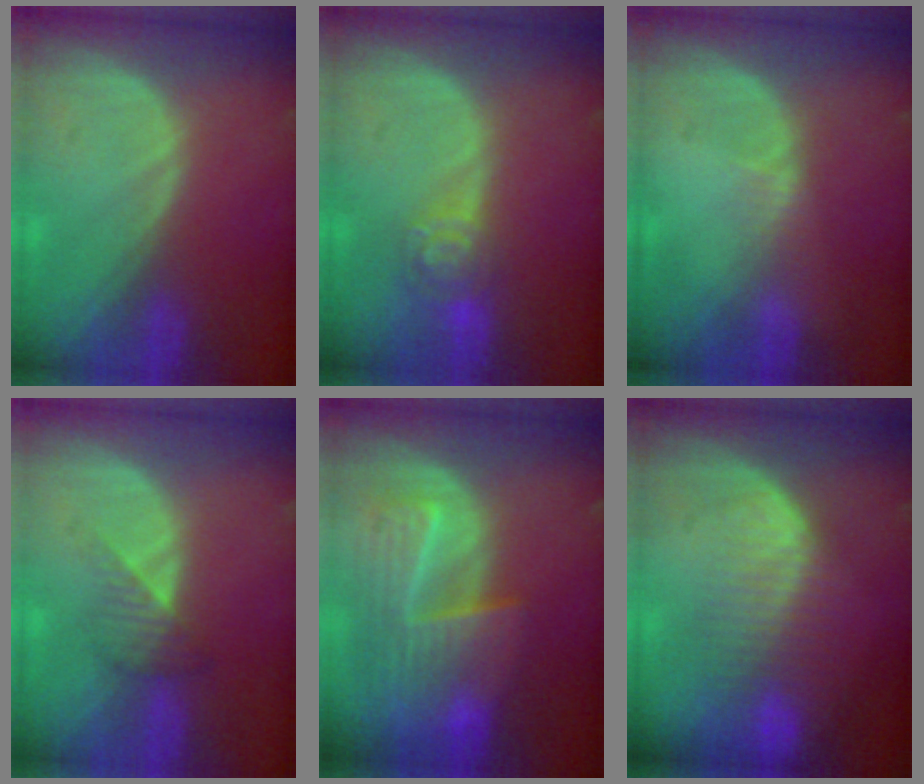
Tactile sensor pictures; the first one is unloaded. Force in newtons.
{"total": 4.5, "press": 4.2, "slide": 1.6}
{"total": 1.3, "press": 1.1, "slide": 0.8}
{"total": 3.3, "press": 3.1, "slide": 1.1}
{"total": 9.6, "press": 8.4, "slide": 4.8}
{"total": 8.6, "press": 7.3, "slide": 4.4}